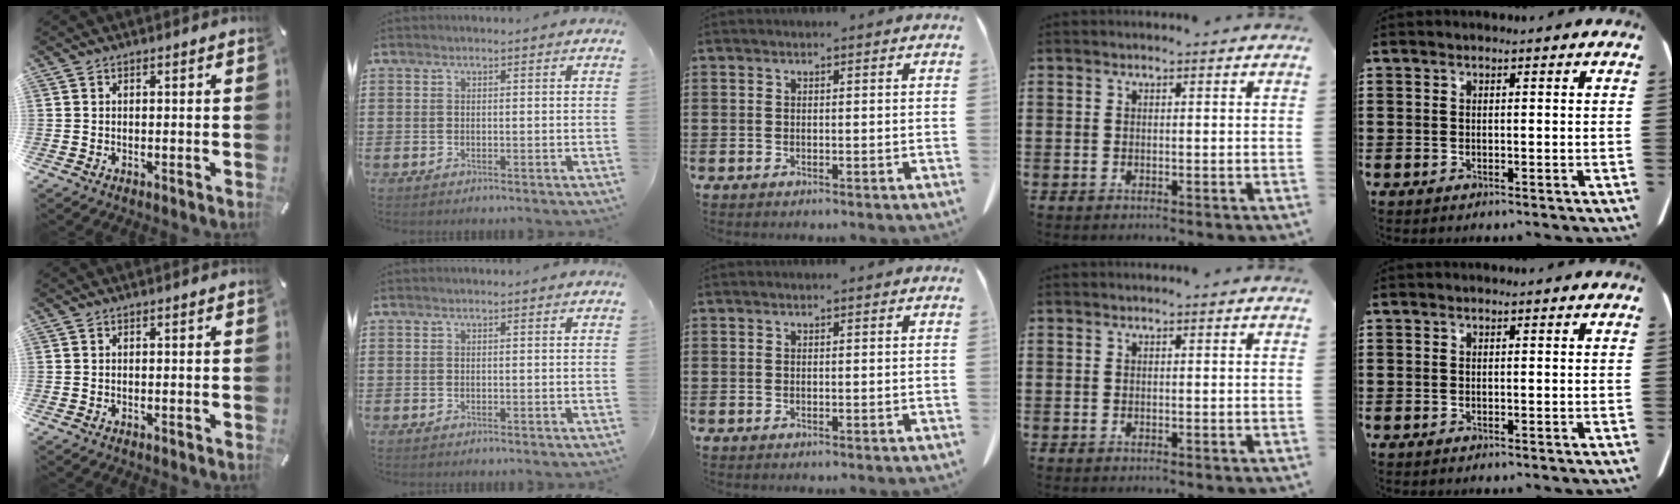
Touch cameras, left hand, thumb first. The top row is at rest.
{}